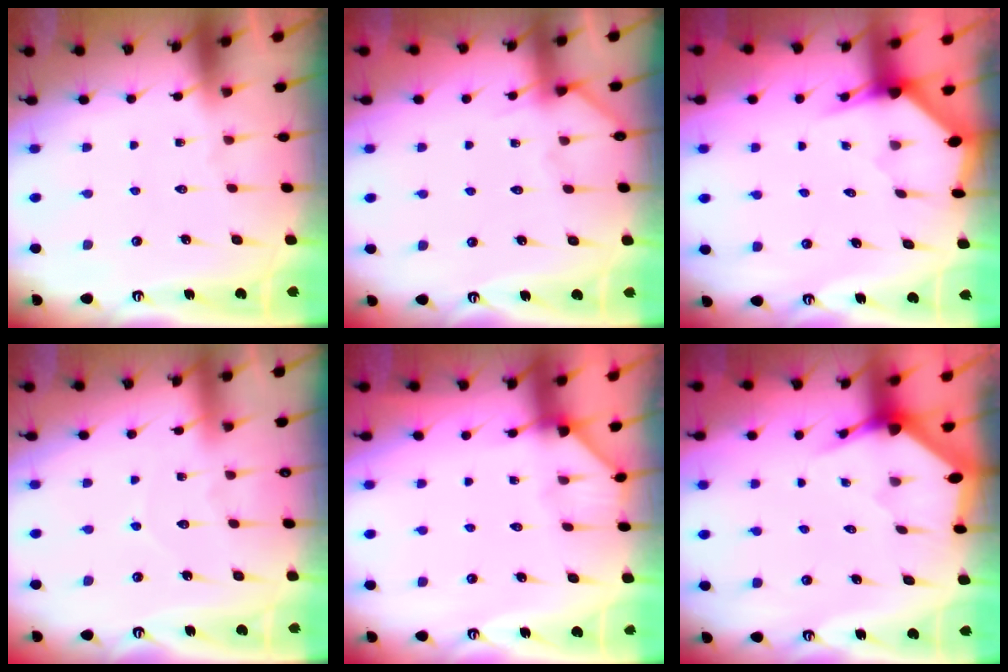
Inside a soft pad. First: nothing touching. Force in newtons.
{"total": 2.8, "press": 2.8, "slide": 0.2}
{"total": 2.9, "press": 2.9, "slide": 0.2}
{"total": 5.1, "press": 5.1, "slide": 0.6}
{"total": 2.0, "press": 2.0, "slide": 0.1}
{"total": 2.9, "press": 2.9, "slide": 0.2}